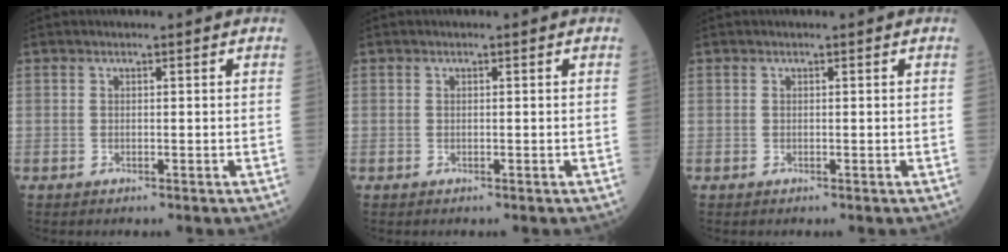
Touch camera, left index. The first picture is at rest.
{"total": 0.0}
{"total": 0.0}